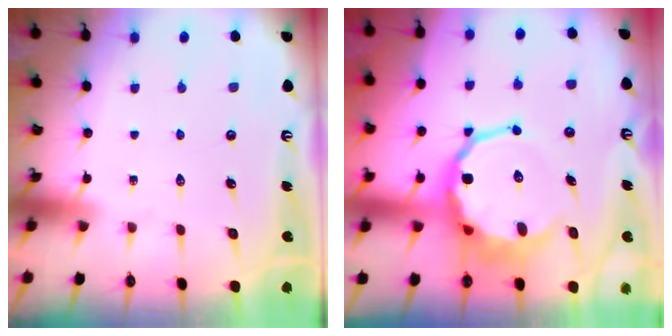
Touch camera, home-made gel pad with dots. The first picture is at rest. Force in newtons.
{"total": 12.0, "press": 11.6, "slide": 3.2}